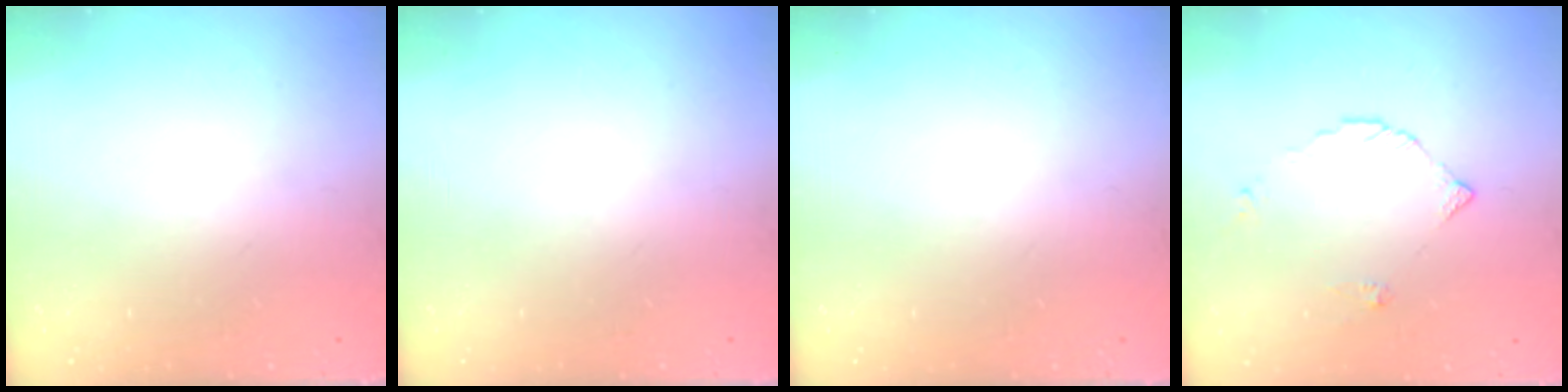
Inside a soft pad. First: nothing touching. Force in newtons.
{"total": 0.0}
{"total": 0.0}
{"total": 3.0, "press": 3.0, "slide": 0.2}